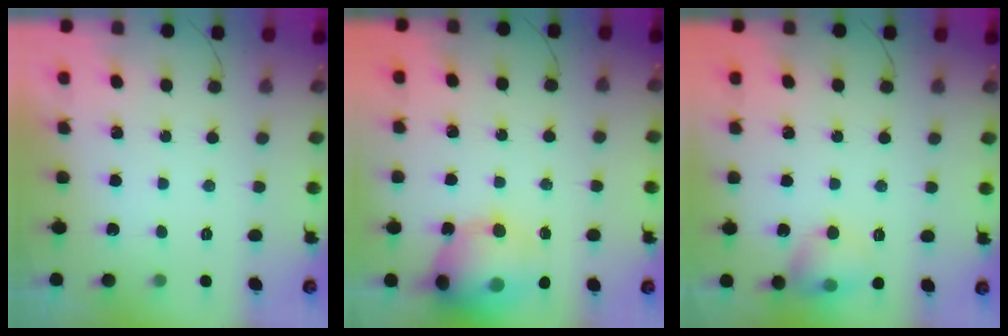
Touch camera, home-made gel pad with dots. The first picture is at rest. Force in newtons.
{"total": 16.2, "press": 15.9, "slide": 3.1}
{"total": 9.7, "press": 9.6, "slide": 1.4}